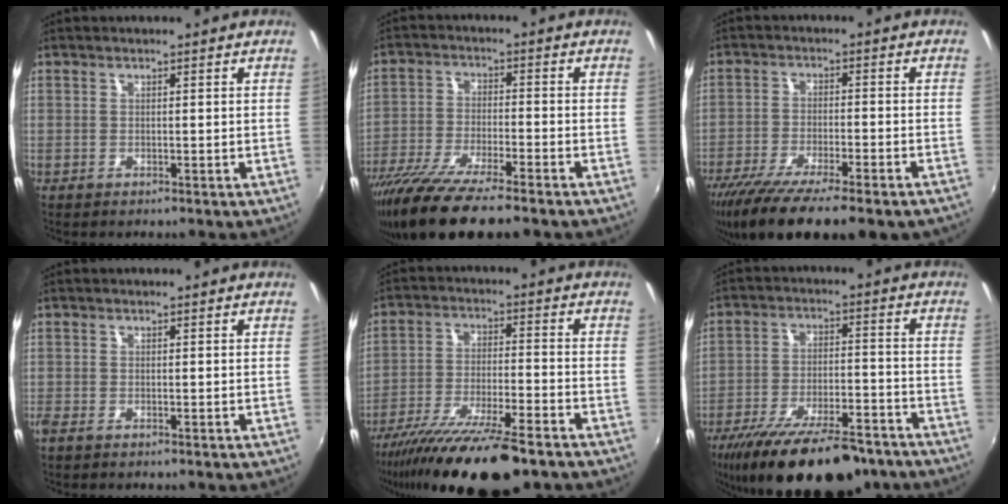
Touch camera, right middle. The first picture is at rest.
{"total": 16.0, "force": [-12.7, 2.2, 9.5], "torque": [-0.199, -0.048, -0.226]}
{"total": 18.0, "force": [-13.8, 3.6, 11.0], "torque": [-0.210, -0.067, -0.215]}
{"total": 1.2, "force": [-0.9, 0.3, 0.7], "torque": [-0.017, -0.007, -0.019]}
{"total": 19.1, "force": [-14.9, 3.1, 11.6], "torque": [-0.224, -0.054, -0.250]}
{"total": 22.1, "force": [-17.1, 6.9, 12.1], "torque": [-0.224, -0.036, -0.253]}